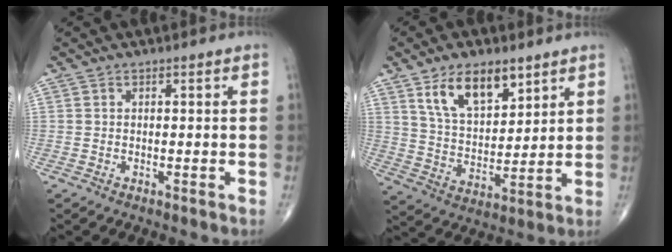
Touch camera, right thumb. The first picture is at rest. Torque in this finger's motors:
{"motor_torque": [-0.28, 0.37, 0.47, 0.34, 0.05]}